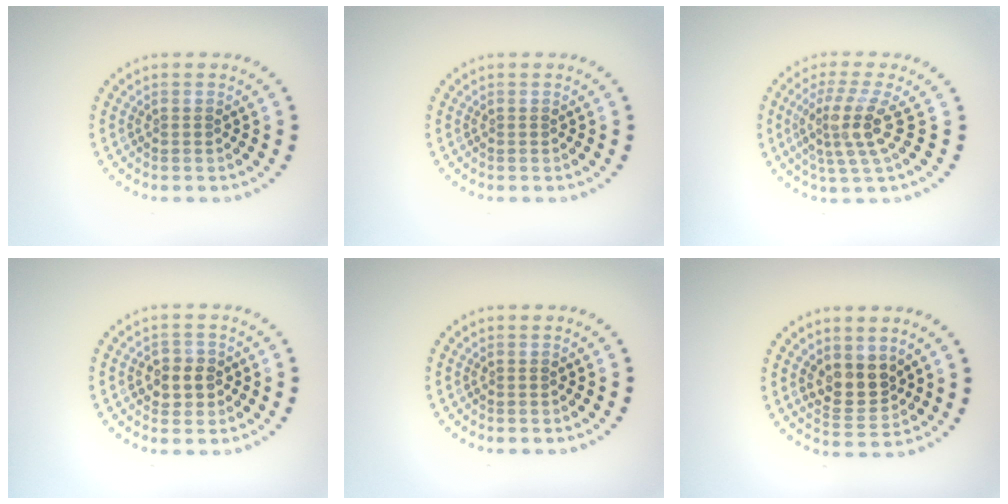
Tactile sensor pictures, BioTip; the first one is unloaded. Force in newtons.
{"total": 0.0}
{"total": 4.1, "press": 3.0, "slide": 2.9}
{"total": 2.3, "press": 2.3, "slide": 0.6}
{"total": 0.0}
{"total": 3.2, "press": 2.9, "slide": 1.3}